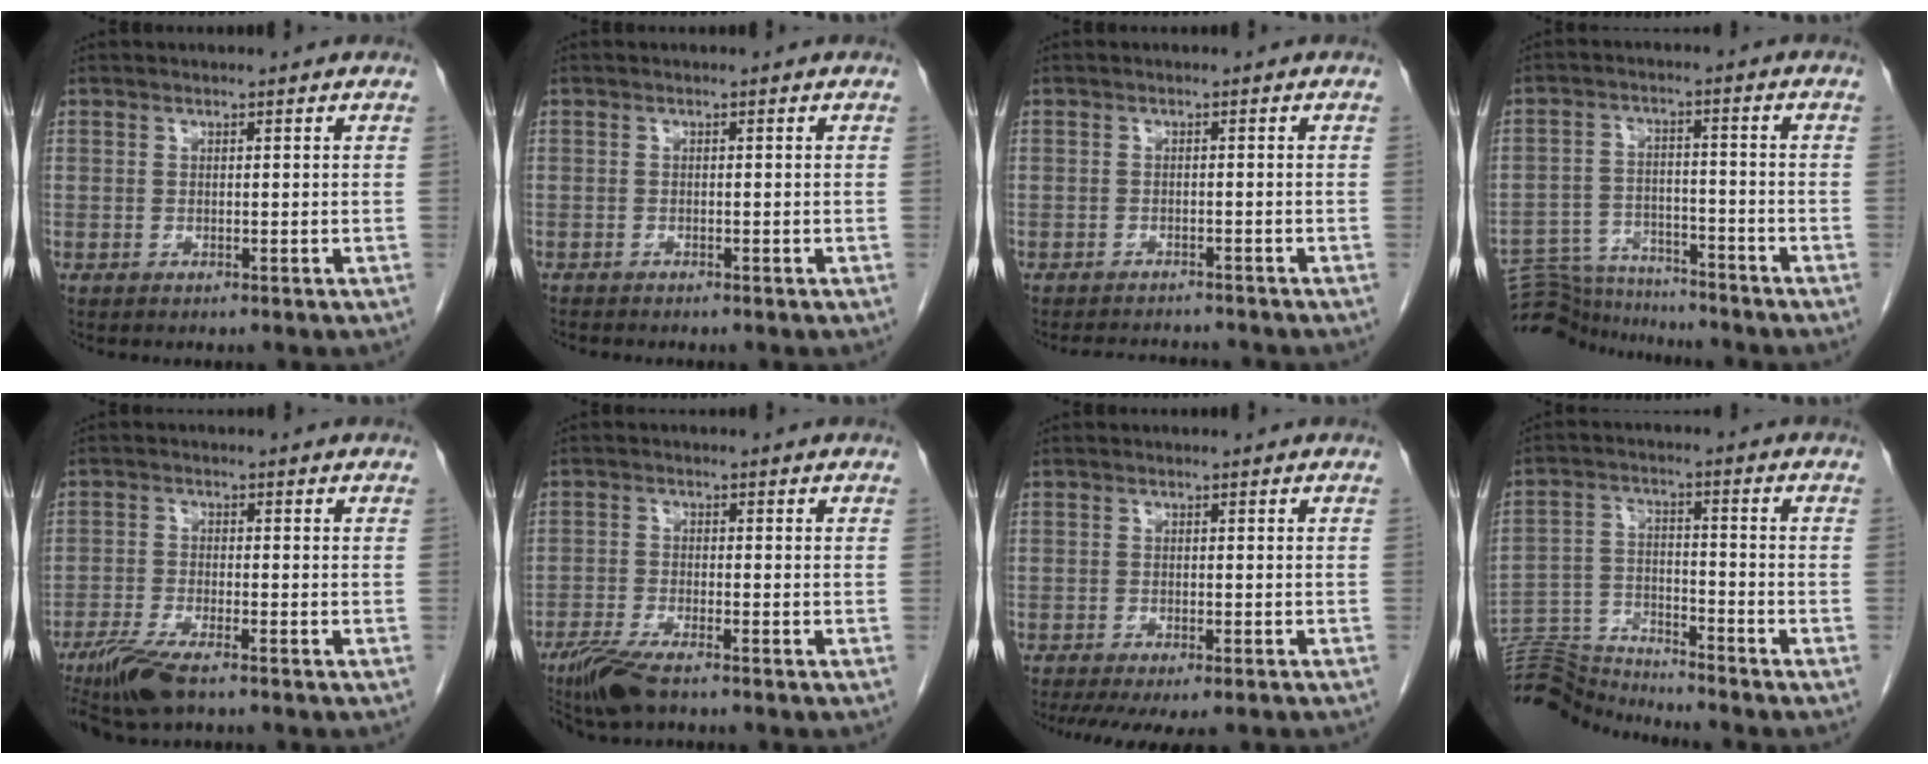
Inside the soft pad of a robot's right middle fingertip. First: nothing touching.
{"total": 1.0, "force": [-0.9, 0.1, 0.2], "torque": [-0.005, -0.002, -0.015]}
{"total": 5.3, "force": [-5.1, 0.8, 1.0], "torque": [-0.015, -0.006, -0.070]}
{"total": 11.5, "force": [-11.3, 1.8, 1.3], "torque": [-0.019, 0.016, -0.179]}
{"total": 6.9, "force": [-5.1, 1.0, 4.6], "torque": [-0.088, -0.018, -0.093]}
{"total": 6.3, "force": [-4.8, 0.9, 4.0], "torque": [-0.080, -0.016, -0.088]}
{"total": 9.4, "force": [-7.5, 2.5, 5.2], "torque": [-0.081, -0.012, -0.104]}
{"total": 10.7, "force": [-10.7, -1.0, -0.2], "torque": [0.005, 0.017, -0.198]}